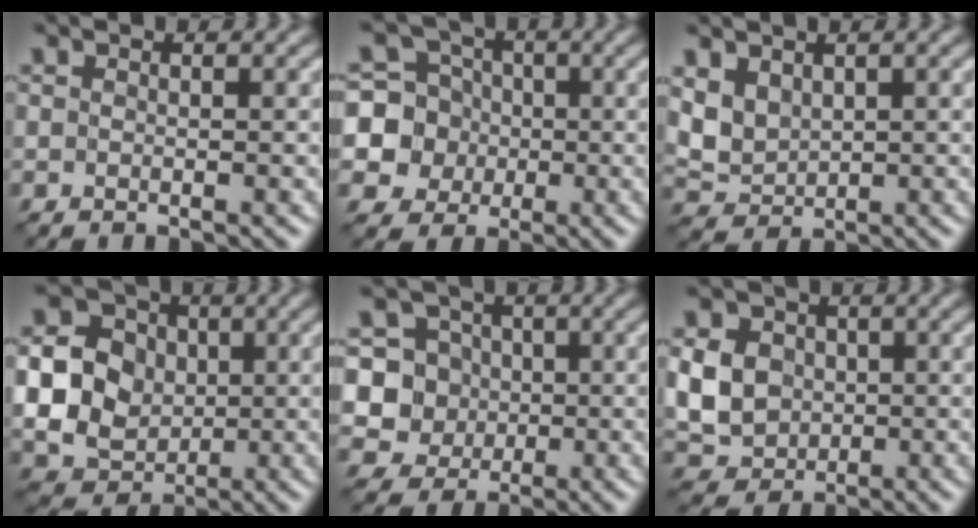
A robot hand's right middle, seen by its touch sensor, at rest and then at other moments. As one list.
[{"total": 8.0, "force": [-0.4, 7.8, 1.9], "torque": [-0.044, 0.022, -0.037]}, {"total": 2.7, "force": [1.3, 2.0, 1.3], "torque": [-0.035, -0.002, 0.029]}, {"total": 10.6, "force": [0.6, 9.8, 4.0], "torque": [-0.112, 0.018, -0.010]}, {"total": 7.4, "force": [0.3, 7.2, 1.7], "torque": [-0.039, 0.029, -0.004]}, {"total": 5.6, "force": [0.3, 4.9, 2.6], "torque": [-0.063, 0.007, -0.005]}]